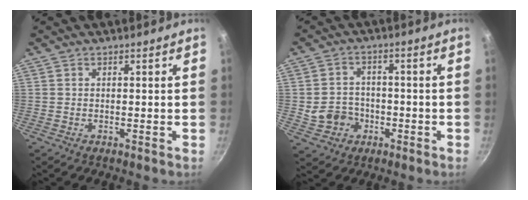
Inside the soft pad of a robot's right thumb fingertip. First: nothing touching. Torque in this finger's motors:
{"motor_torque": [0.20, 0.15, -0.15, 0.00, 0.00]}